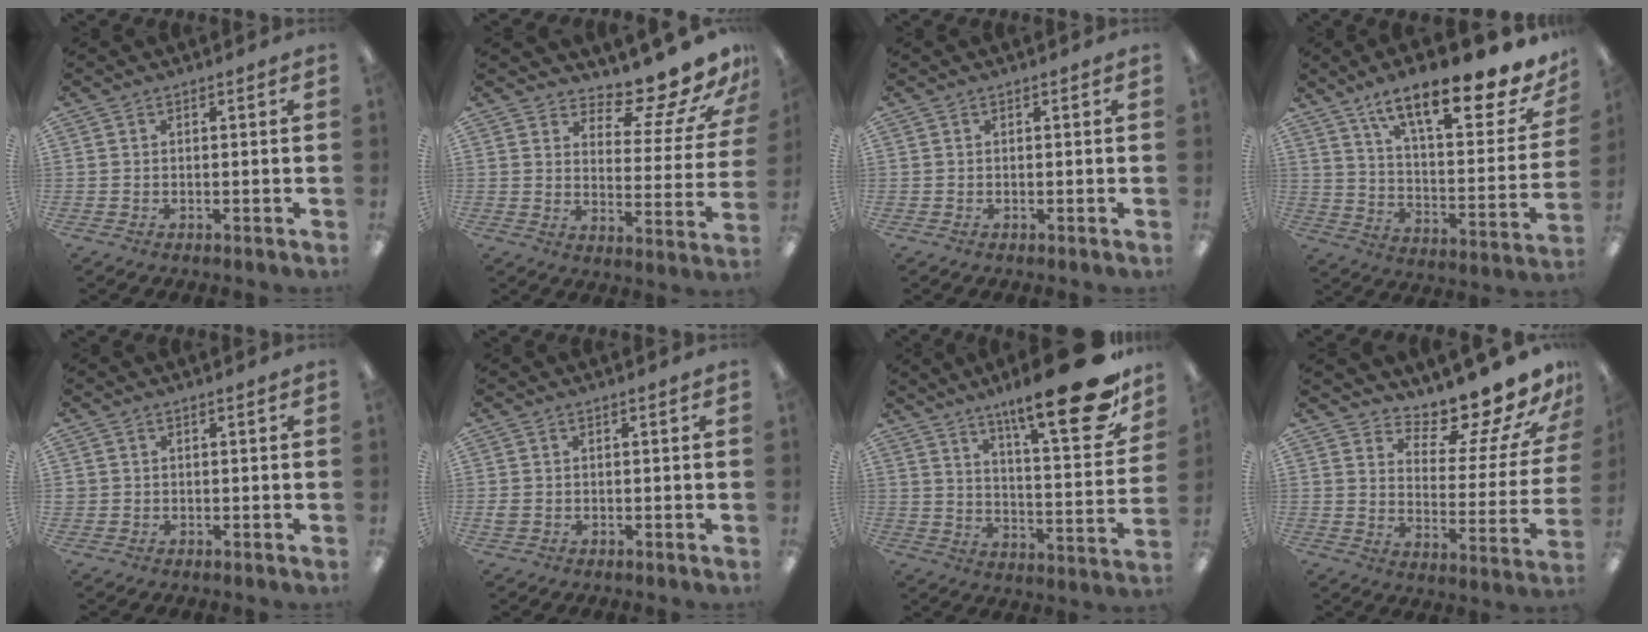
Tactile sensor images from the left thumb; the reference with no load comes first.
{"total": 12.8, "force": [11.3, 3.3, 5.1], "torque": [-0.072, -0.103, 0.191]}
{"total": 0.0}
{"total": 19.8, "force": [14.4, 5.1, 12.6], "torque": [-0.193, -0.105, 0.235]}
{"total": 0.9, "force": [0.1, 0.8, 0.0], "torque": [-0.001, 0.004, 0.002]}
{"total": 1.1, "force": [-0.1, 0.9, 0.7], "torque": [-0.013, 0.004, -0.003]}
{"total": 23.3, "force": [15.1, 5.9, 16.8], "torque": [-0.240, -0.106, 0.236]}
{"total": 14.1, "force": [12.8, 3.1, 5.0], "torque": [-0.069, -0.116, 0.213]}